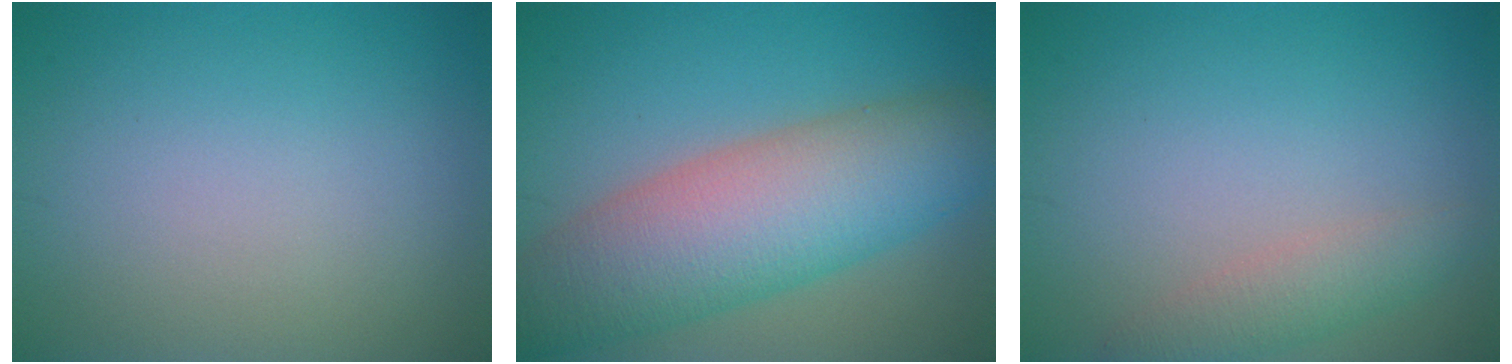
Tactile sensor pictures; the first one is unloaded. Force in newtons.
{"total": 10.2, "press": 10.2, "slide": 0.5}
{"total": 2.4, "press": 2.4, "slide": 0.2}